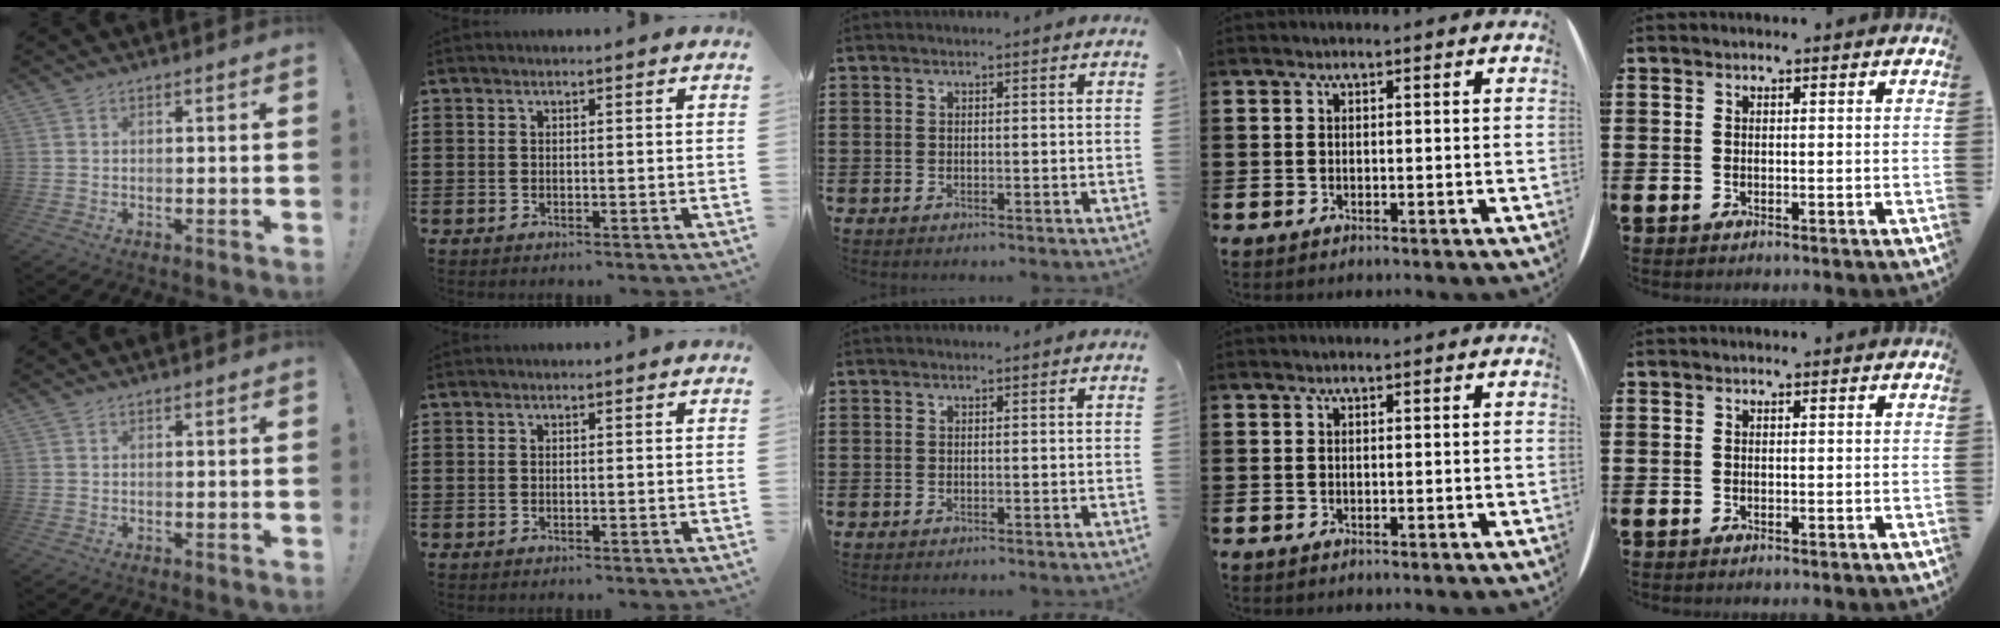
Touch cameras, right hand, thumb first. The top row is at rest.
{}